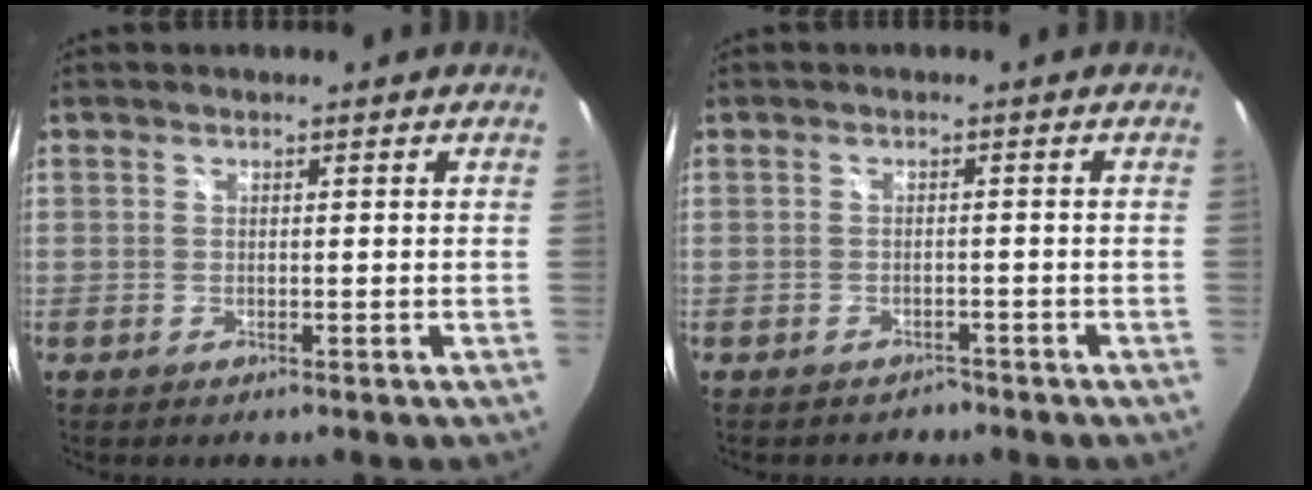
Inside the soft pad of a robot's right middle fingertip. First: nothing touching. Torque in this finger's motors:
{"motor_torque": [-0.32, 0.03, -0.06, -0.01]}